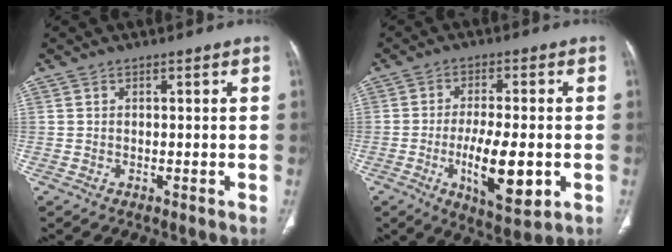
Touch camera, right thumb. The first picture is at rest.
{"total": 12.6, "force": [-3.1, 4.3, 11.4], "torque": [-0.183, -0.011, -0.045]}